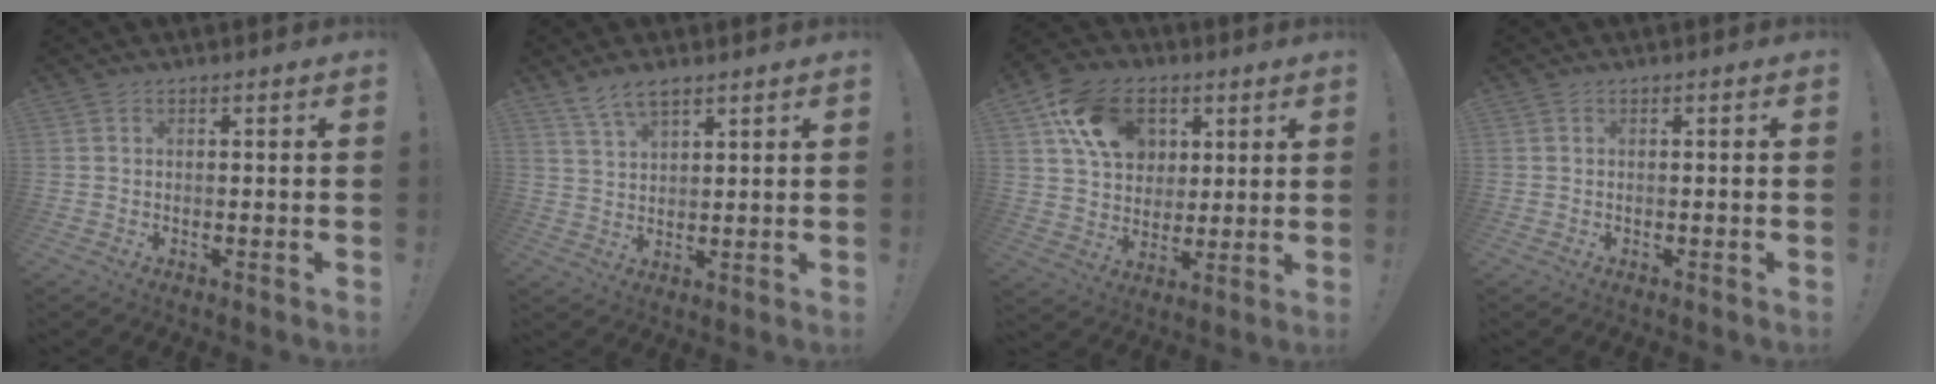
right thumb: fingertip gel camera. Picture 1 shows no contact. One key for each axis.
{"total": 5.7, "fx": 4.2, "fy": 2.1, "fz": 3.1, "tx": -0.059, "ty": -0.018, "tz": 0.080}
{"total": 17.5, "fx": 7.0, "fy": 13.1, "fz": 9.1, "tx": -0.140, "ty": -0.014, "tz": 0.138}
{"total": 0.0}